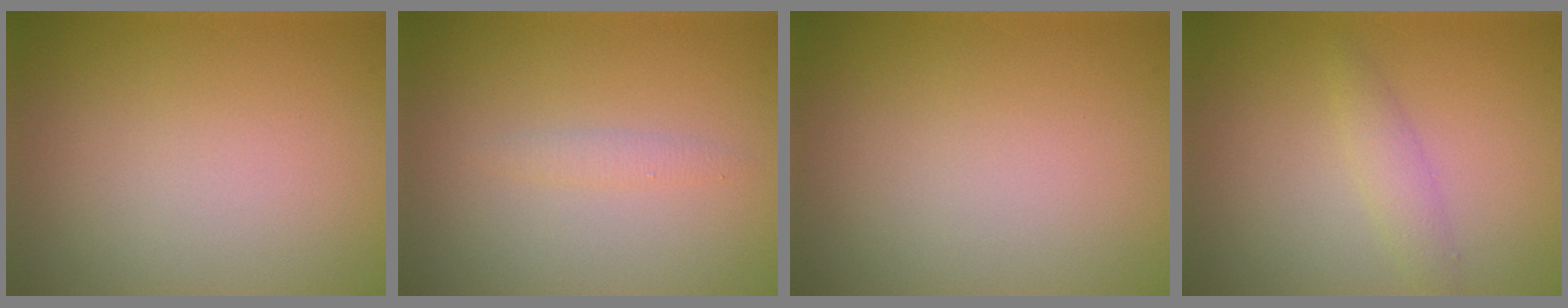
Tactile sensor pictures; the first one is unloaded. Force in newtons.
{"total": 0.9, "press": 0.9, "slide": 0.2}
{"total": 0.0}
{"total": 1.6, "press": 1.6, "slide": 0.0}